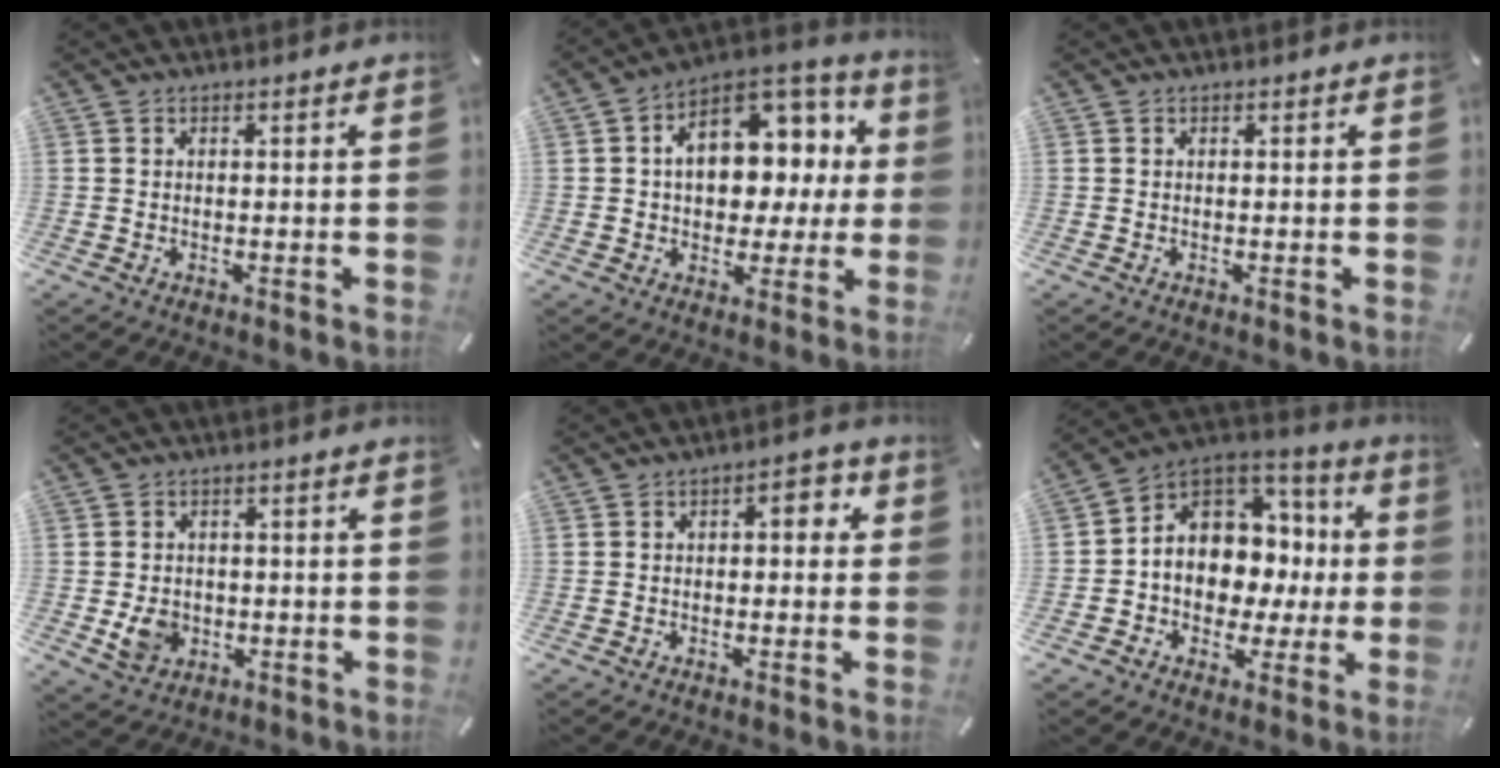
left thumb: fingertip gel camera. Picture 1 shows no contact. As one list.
[{"total": 14.1, "force": [2.4, 10.2, 9.4], "torque": [-0.132, -0.010, 0.048]}, {"total": 0.0}, {"total": 6.3, "force": [-1.0, 5.6, 2.8], "torque": [-0.047, 0.000, -0.019]}, {"total": 3.9, "force": [-0.2, 2.2, 3.2], "torque": [-0.041, 0.007, -0.014]}, {"total": 10.3, "force": [1.2, 9.2, 4.5], "torque": [-0.072, -0.028, 0.029]}]